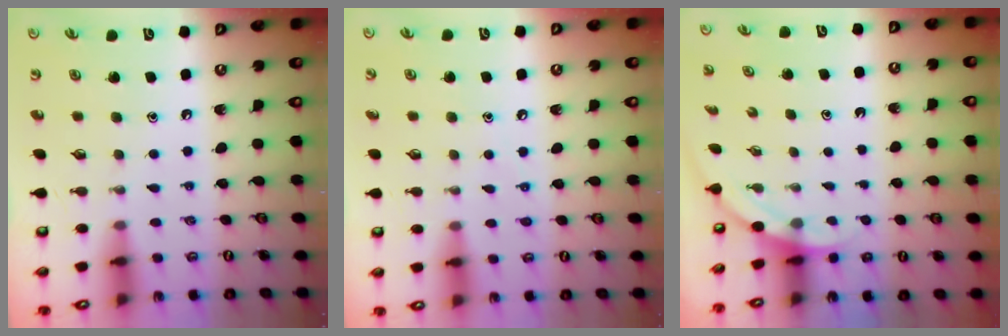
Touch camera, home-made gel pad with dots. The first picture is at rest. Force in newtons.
{"total": 5.7, "press": 5.7, "slide": 0.6}
{"total": 2.2, "press": 2.2, "slide": 0.0}